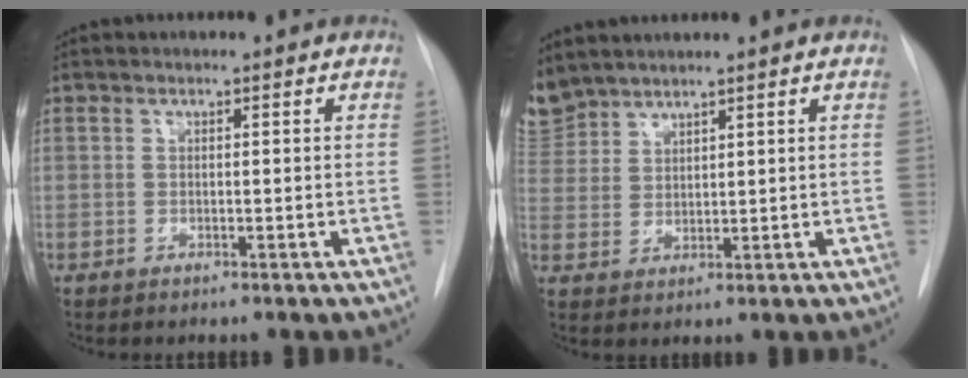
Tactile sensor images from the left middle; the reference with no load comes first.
{"total": 5.9, "force": [5.6, 1.8, 0.3], "torque": [-0.013, 0.007, 0.124]}